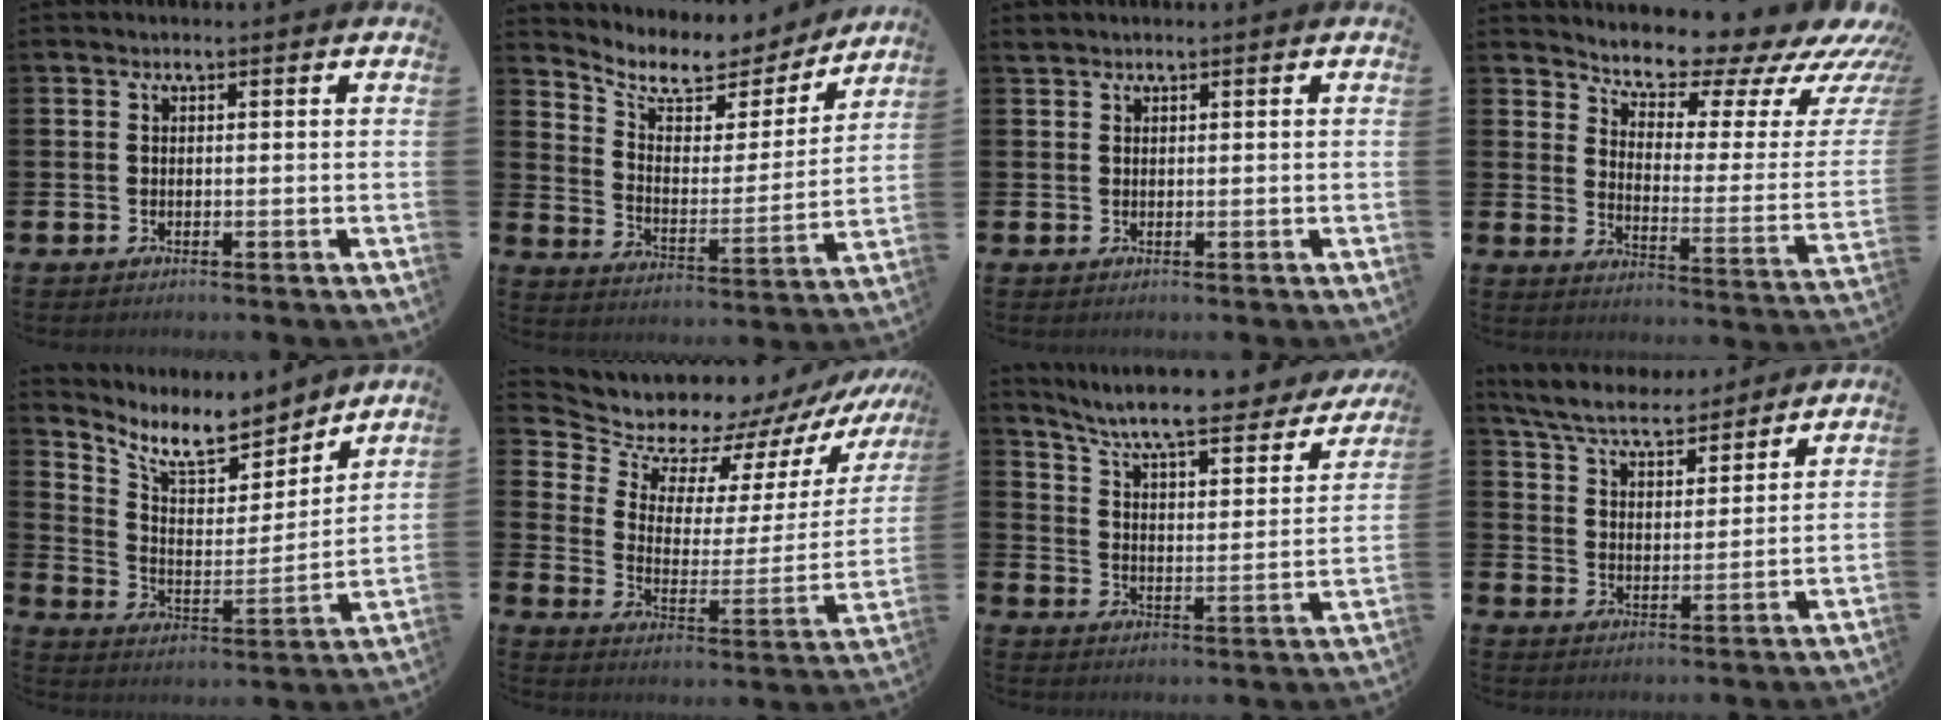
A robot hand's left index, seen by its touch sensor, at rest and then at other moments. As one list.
[{"total": 8.1, "force": [7.0, 3.2, 2.6], "torque": [-0.083, -0.050, 0.119]}, {"total": 0.8, "force": [0.8, 0.2, -0.1], "torque": [0.012, -0.002, 0.013]}, {"total": 8.6, "force": [8.2, 2.0, 1.6], "torque": [-0.043, -0.081, 0.132]}, {"total": 10.2, "force": [9.0, 3.3, 3.5], "torque": [-0.097, -0.068, 0.160]}, {"total": 10.1, "force": [9.0, 4.2, 2.1], "torque": [-0.072, -0.079, 0.152]}, {"total": 8.1, "force": [7.2, 0.7, 3.5], "torque": [-0.093, -0.062, 0.116]}, {"total": 6.9, "force": [6.5, 1.4, 1.7], "torque": [-0.063, -0.033, 0.116]}]